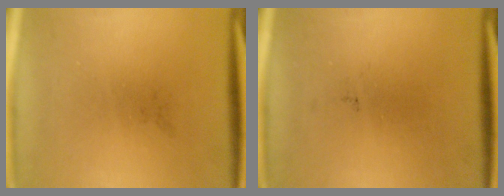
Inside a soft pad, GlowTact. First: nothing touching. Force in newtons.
{"total": 0.0}